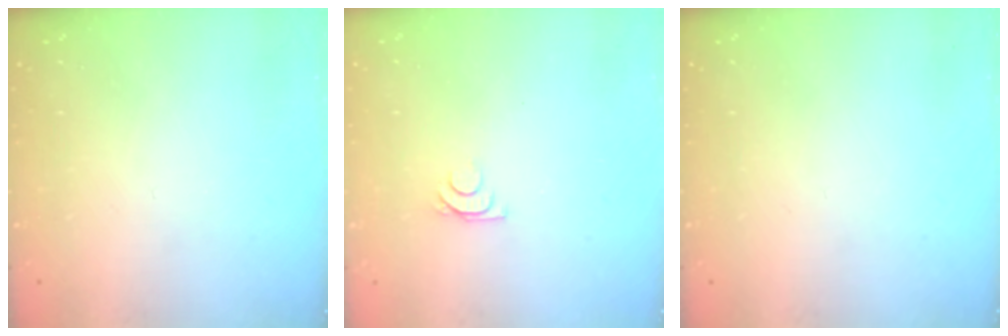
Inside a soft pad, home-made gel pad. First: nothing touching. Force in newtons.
{"total": 5.1, "press": 5.0, "slide": 0.9}
{"total": 0.0}